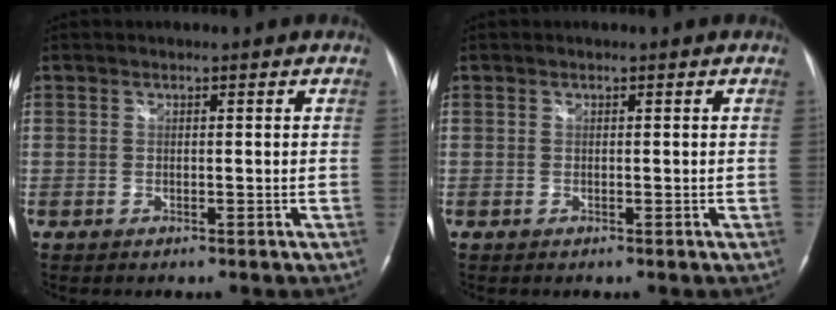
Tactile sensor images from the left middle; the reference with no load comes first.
{"total": 0.0}